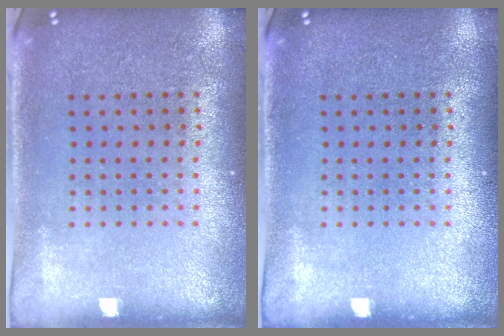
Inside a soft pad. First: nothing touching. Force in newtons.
{"total": 0.0}